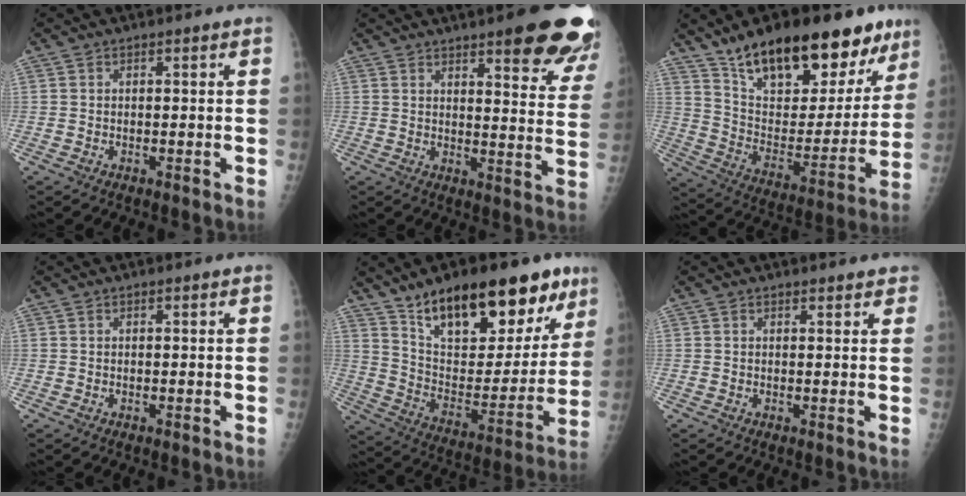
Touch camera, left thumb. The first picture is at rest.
{"total": 17.5, "force": [11.6, 4.0, 12.5], "torque": [-0.122, -0.057, 0.135]}
{"total": 27.4, "force": [18.6, 11.3, 16.6], "torque": [-0.213, -0.057, 0.297]}
{"total": 0.0}
{"total": 26.1, "force": [16.7, 11.2, 16.7], "torque": [-0.206, -0.049, 0.268]}
{"total": 2.2, "force": [2.0, 0.8, 0.6], "torque": [0.007, -0.003, 0.014]}